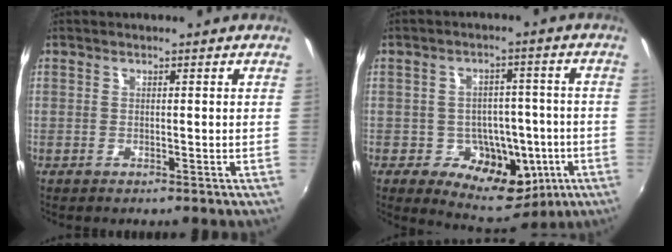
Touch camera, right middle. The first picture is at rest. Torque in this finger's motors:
{"motor_torque": [-0.09, -0.03, 0.00, -0.01]}